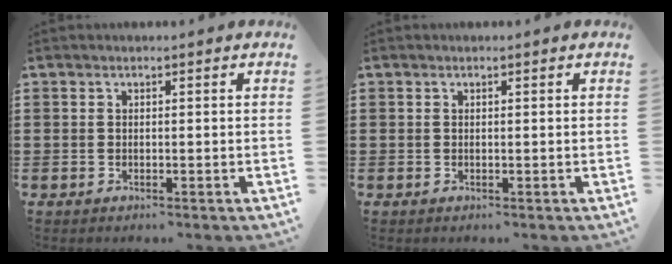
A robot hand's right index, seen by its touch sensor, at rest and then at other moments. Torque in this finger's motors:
{"motor_torque": [0.12, 0.07, 0.00, 0.00]}